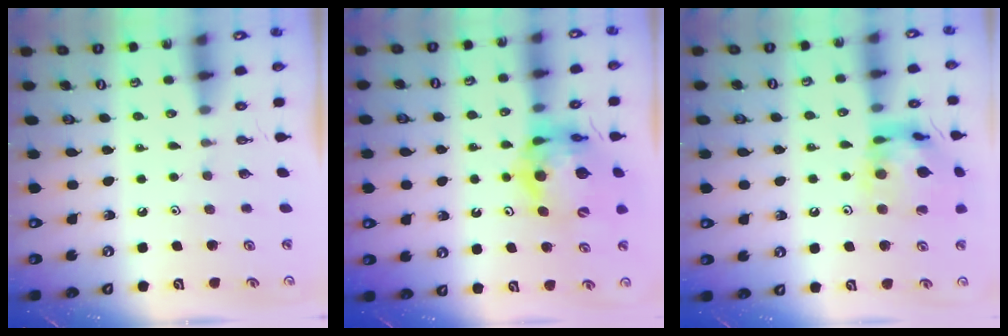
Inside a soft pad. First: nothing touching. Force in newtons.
{"total": 15.5, "press": 15.3, "slide": 2.0}
{"total": 15.0, "press": 14.9, "slide": 1.4}